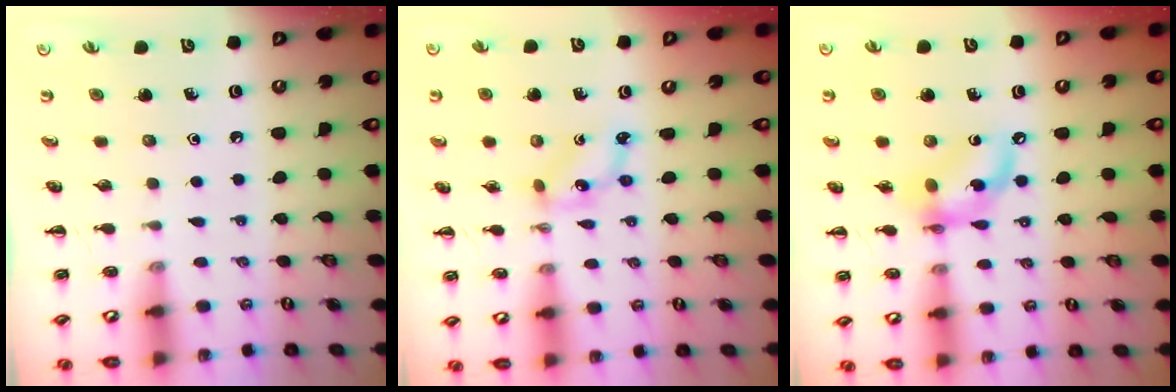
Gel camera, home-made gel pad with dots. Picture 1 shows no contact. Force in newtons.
{"total": 3.1, "press": 3.0, "slide": 0.9}
{"total": 10.9, "press": 10.6, "slide": 2.1}